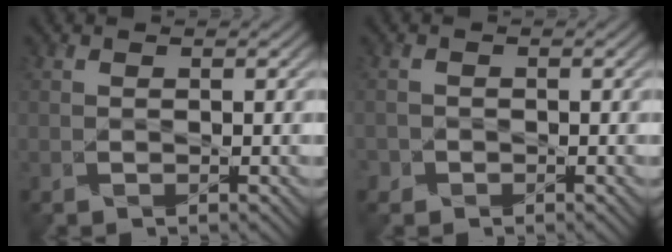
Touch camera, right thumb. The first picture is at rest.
{"total": 1.0, "force": [-0.7, 0.8, 0.0], "torque": [0.003, -0.001, -0.017]}